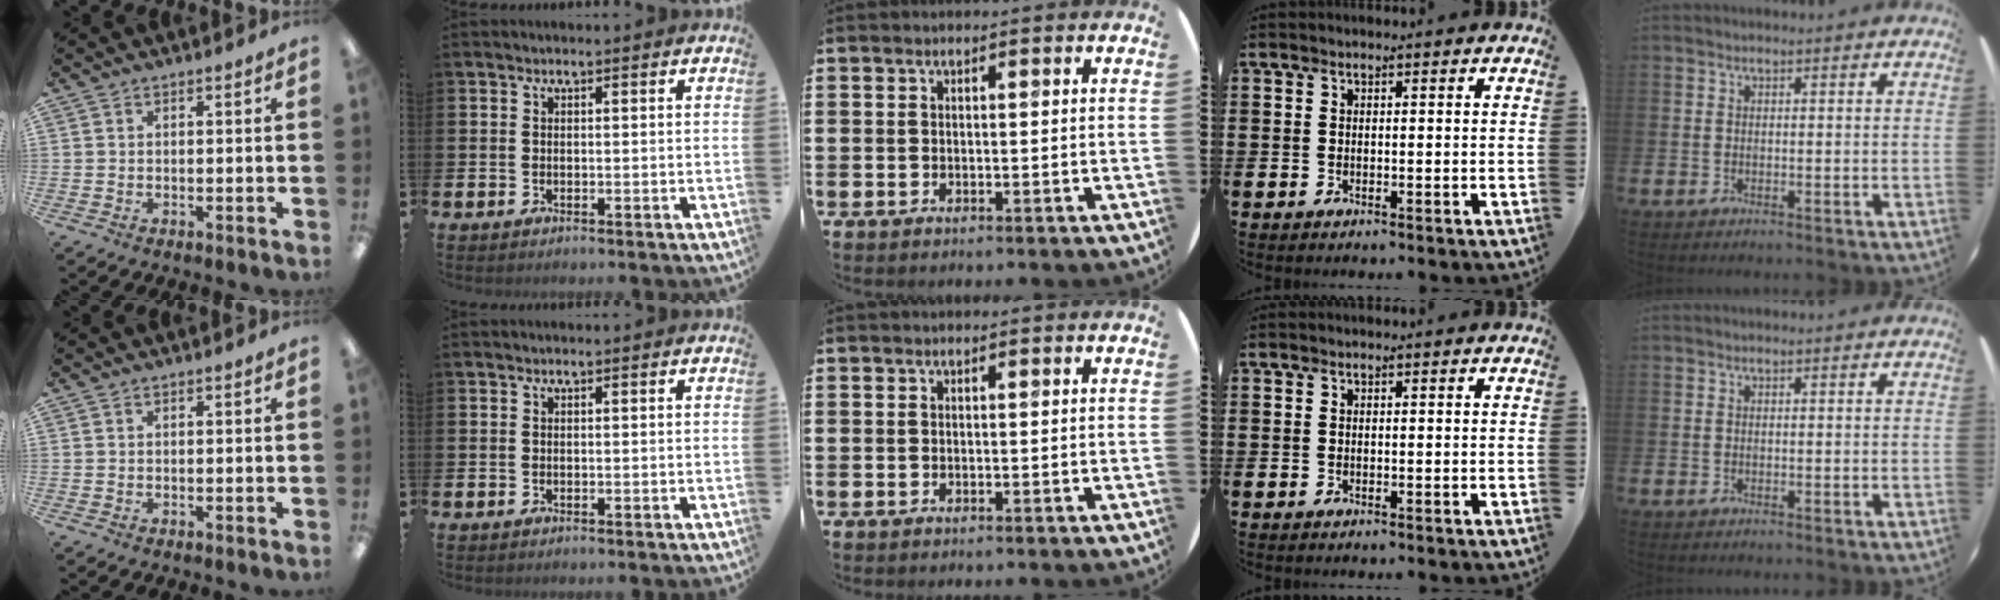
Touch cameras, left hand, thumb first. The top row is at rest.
{}